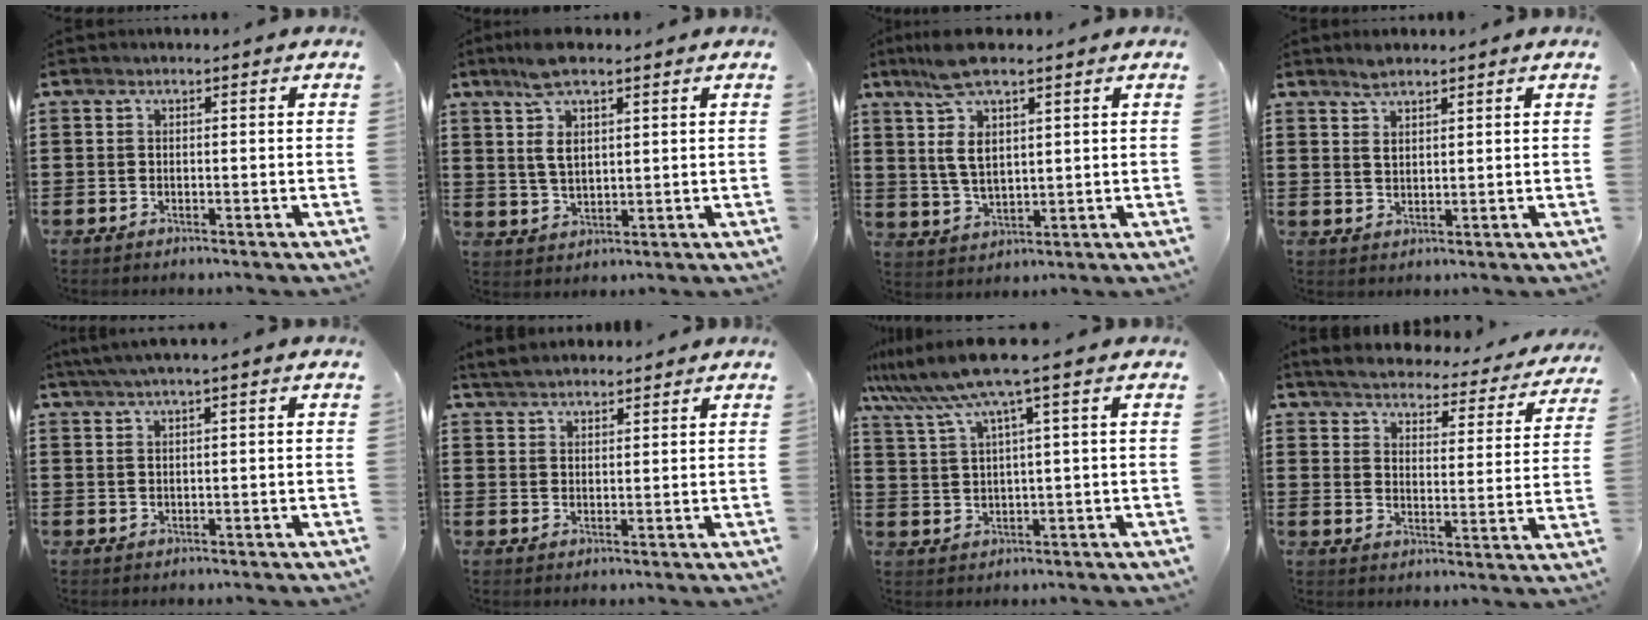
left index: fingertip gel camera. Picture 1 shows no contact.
{"total": 6.4, "force": [3.1, 2.5, 5.0], "torque": [-0.112, 0.006, 0.051]}
{"total": 8.1, "force": [3.7, 3.1, 6.4], "torque": [-0.156, 0.000, 0.059]}
{"total": 2.4, "force": [2.0, 0.9, 1.1], "torque": [-0.019, -0.001, 0.035]}
{"total": 2.1, "force": [1.2, -0.2, 1.8], "torque": [-0.034, -0.001, 0.021]}
{"total": 3.2, "force": [3.2, 0.4, 0.5], "torque": [-0.020, -0.002, 0.061]}
{"total": 7.5, "force": [4.5, -0.4, 6.0], "torque": [-0.145, -0.027, 0.075]}
{"total": 3.8, "force": [3.8, 0.0, 0.7], "torque": [-0.038, -0.032, 0.058]}